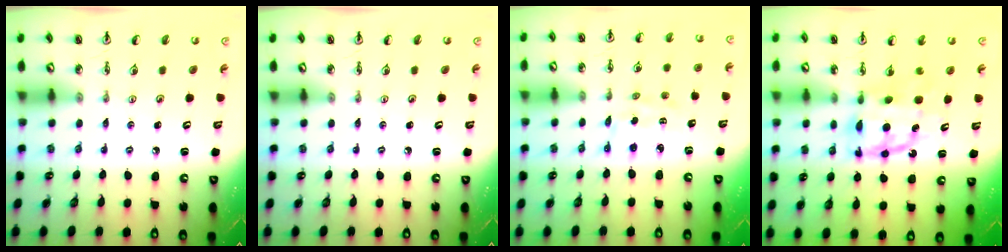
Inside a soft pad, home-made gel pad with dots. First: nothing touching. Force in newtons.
{"total": 0.0}
{"total": 3.1, "press": 3.1, "slide": 0.5}
{"total": 9.5, "press": 9.5, "slide": 0.9}